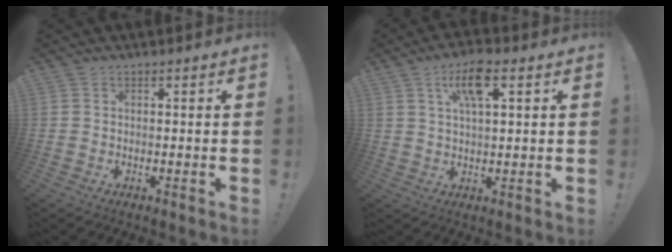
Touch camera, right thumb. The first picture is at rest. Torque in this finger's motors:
{"motor_torque": [-0.33, 0.32, 0.51, 0.66, 0.05]}